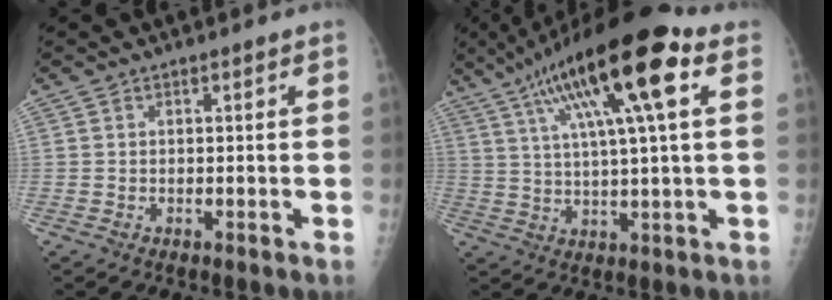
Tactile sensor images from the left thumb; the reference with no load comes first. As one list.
[{"total": 20.0, "force": [8.3, 3.7, 17.8], "torque": [-0.304, 0.011, 0.135]}]